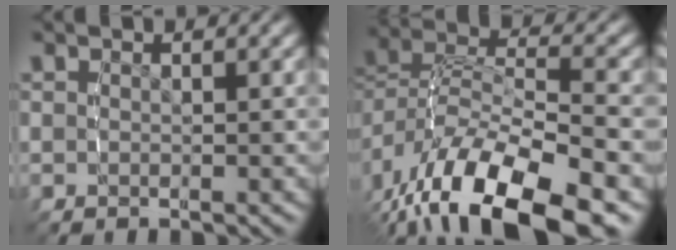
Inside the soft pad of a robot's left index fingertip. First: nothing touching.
{"total": 8.4, "force": [-4.3, 4.3, 5.8], "torque": [-0.120, -0.017, -0.056]}